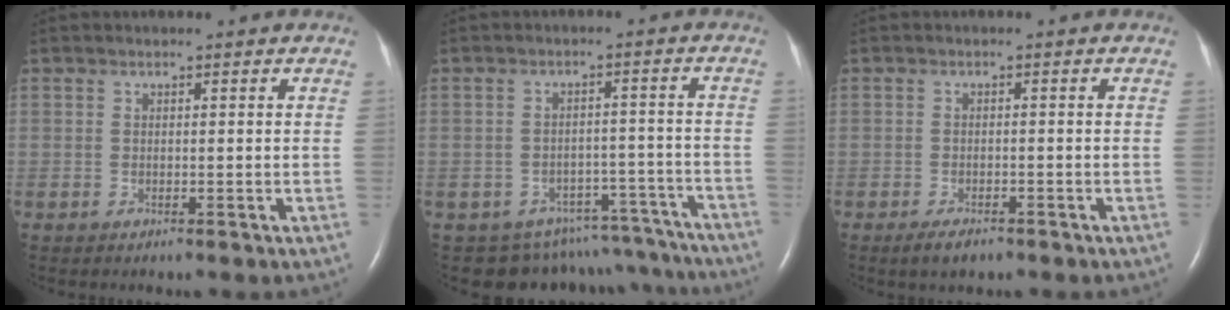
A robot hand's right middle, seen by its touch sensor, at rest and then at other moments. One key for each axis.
{"total": 14.2, "fx": -12.8, "fy": 6.0, "fz": 0.9, "tx": -0.004, "ty": 0.043, "tz": -0.140}
{"total": 2.7, "fx": -2.0, "fy": 1.0, "fz": 1.5, "tx": -0.037, "ty": -0.004, "tz": -0.027}